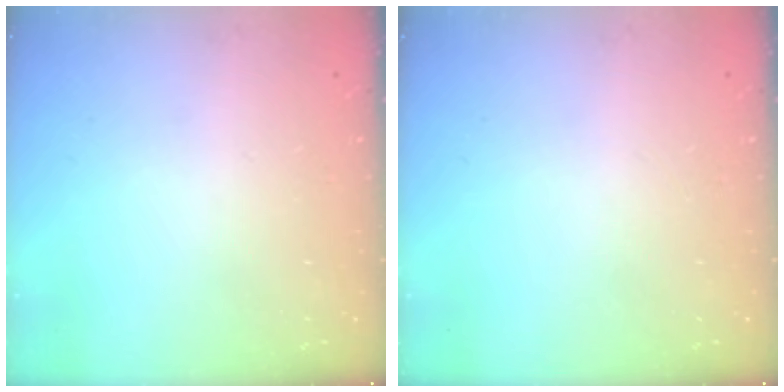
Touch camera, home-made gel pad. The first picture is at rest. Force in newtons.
{"total": 0.0}